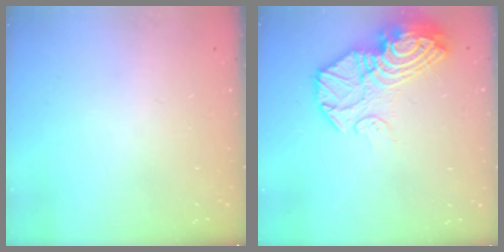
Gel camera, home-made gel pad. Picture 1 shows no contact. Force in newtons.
{"total": 17.8, "press": 17.8, "slide": 1.8}